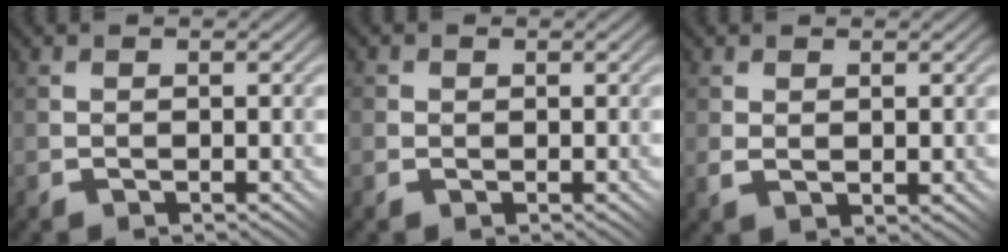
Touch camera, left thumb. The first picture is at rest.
{"total": 2.4, "force": [0.6, 2.3, 0.0], "torque": [0.006, 0.007, -0.006]}
{"total": 2.1, "force": [0.1, 1.2, 1.7], "torque": [-0.033, -0.006, 0.003]}